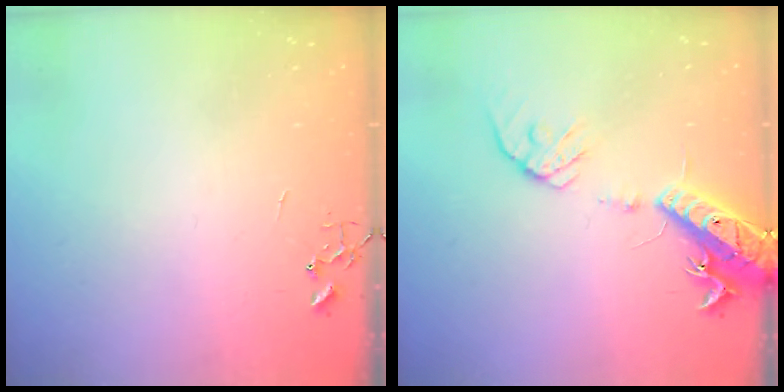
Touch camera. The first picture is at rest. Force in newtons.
{"total": 16.0, "press": 15.7, "slide": 3.3}